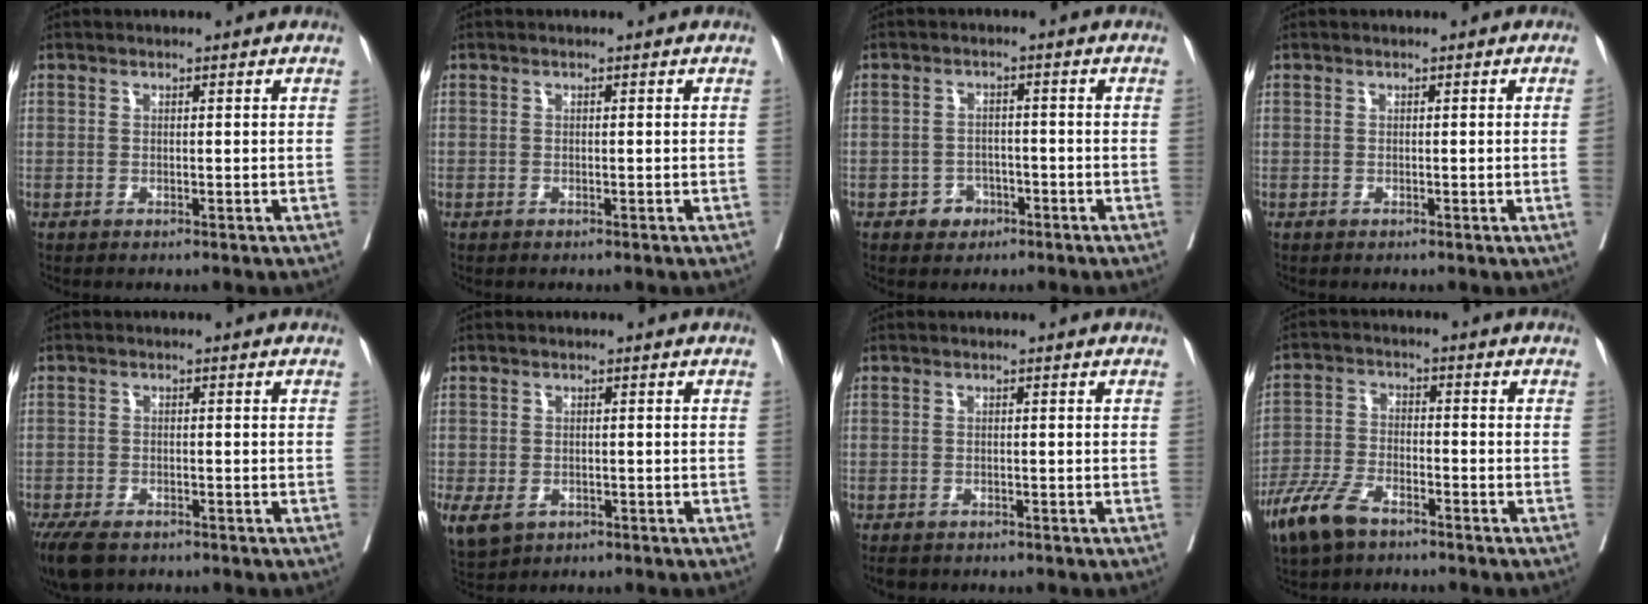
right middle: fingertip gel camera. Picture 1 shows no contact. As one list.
[{"total": 0.0}, {"total": 3.0, "force": [-1.7, 2.4, 0.9], "torque": [-0.005, 0.010, -0.022]}, {"total": 1.0, "force": [-0.1, -0.4, 0.9], "torque": [-0.012, -0.002, 0.000]}, {"total": 7.7, "force": [-5.5, 3.5, 4.1], "torque": [-0.081, -0.013, -0.088]}, {"total": 8.6, "force": [-3.7, 6.6, 4.0], "torque": [-0.110, -0.011, -0.049]}, {"total": 2.3, "force": [-1.9, 1.1, 0.7], "torque": [-0.013, -0.004, -0.026]}, {"total": 8.0, "force": [-5.7, 3.1, 4.7], "torque": [-0.111, -0.010, -0.110]}]